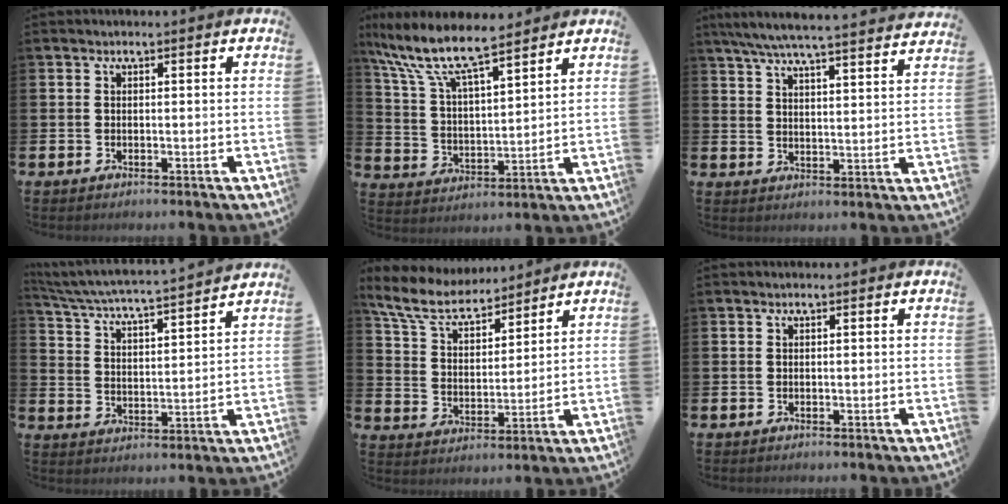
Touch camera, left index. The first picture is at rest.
{"total": 9.7, "force": [8.5, 2.0, 4.2], "torque": [-0.122, -0.047, 0.149]}
{"total": 6.8, "force": [6.4, 0.1, 2.2], "torque": [-0.059, -0.044, 0.112]}
{"total": 5.0, "force": [4.8, -0.2, 1.5], "torque": [-0.054, -0.046, 0.075]}
{"total": 7.9, "force": [7.1, 2.3, 2.5], "torque": [-0.084, -0.038, 0.128]}
{"total": 0.0}